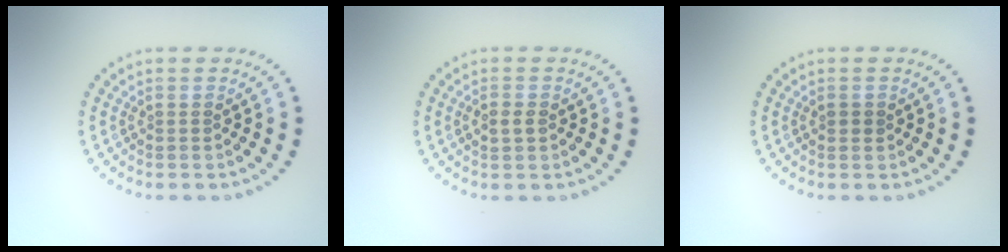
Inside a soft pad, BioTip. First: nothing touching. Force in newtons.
{"total": 1.3, "press": 1.3, "slide": 0.2}
{"total": 0.8, "press": 0.8, "slide": 0.1}